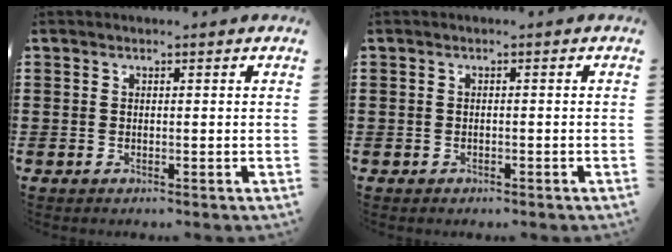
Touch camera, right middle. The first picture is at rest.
{"total": 0.7, "force": [-0.6, 0.4, 0.0], "torque": [-0.001, 0.002, -0.014]}